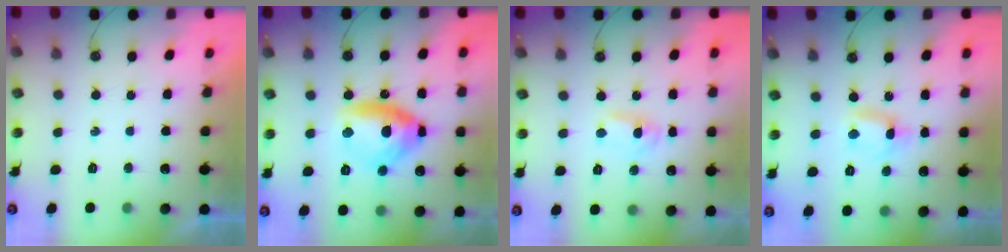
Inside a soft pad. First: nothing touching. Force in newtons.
{"total": 14.5, "press": 14.3, "slide": 1.9}
{"total": 1.9, "press": 1.9, "slide": 0.2}
{"total": 1.7, "press": 1.7, "slide": 0.1}